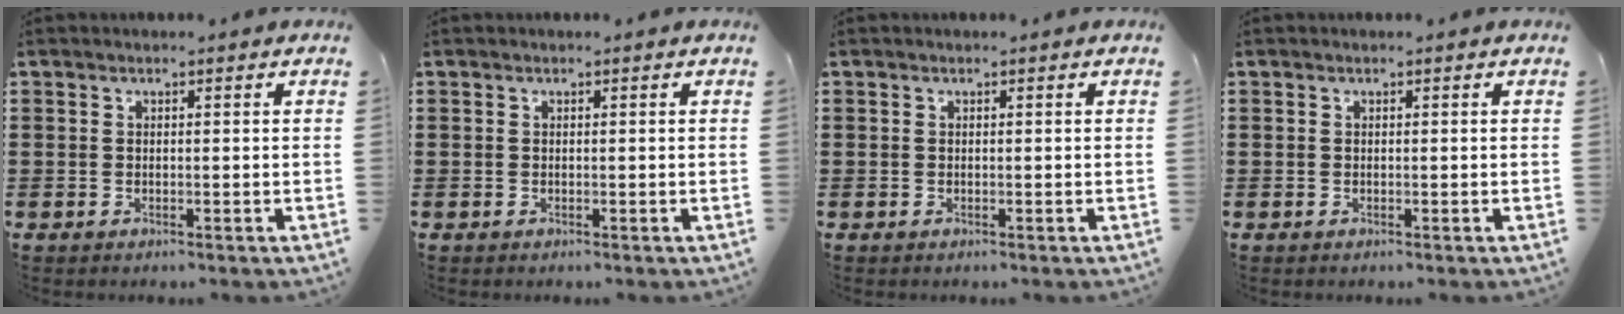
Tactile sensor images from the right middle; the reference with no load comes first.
{"total": 0.0}
{"total": 0.0}
{"total": 0.0}